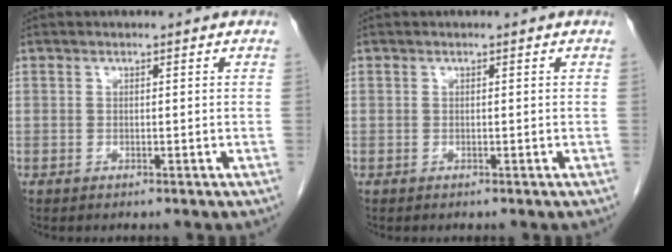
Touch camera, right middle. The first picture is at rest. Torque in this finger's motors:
{"motor_torque": [0.14, -0.48, 0.04, 0.01]}